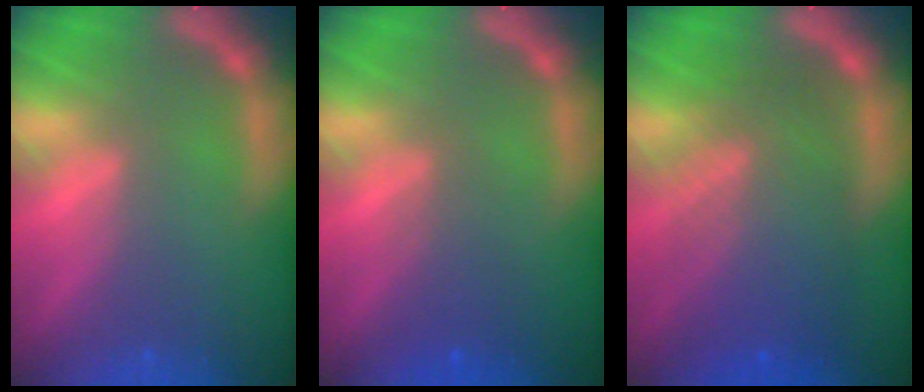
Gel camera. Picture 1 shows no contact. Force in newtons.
{"total": 2.5}
{"total": 8.6}